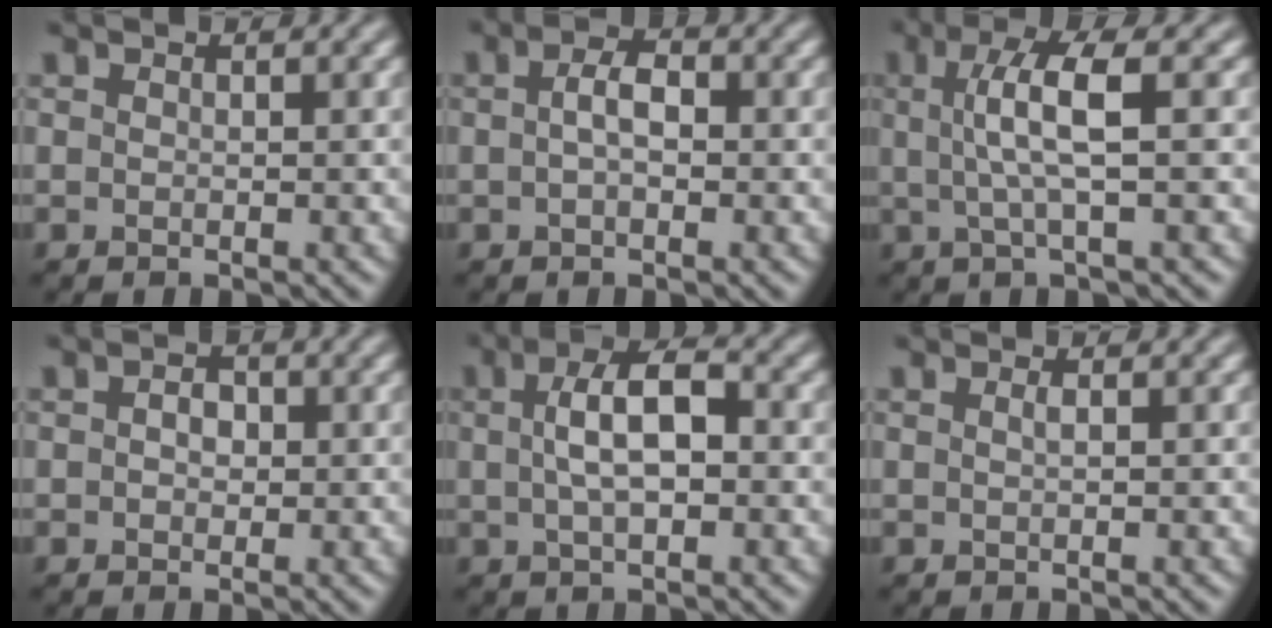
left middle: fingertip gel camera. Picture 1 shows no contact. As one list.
[{"total": 2.4, "force": [0.1, 1.1, 2.1], "torque": [-0.039, 0.004, -0.002]}, {"total": 4.7, "force": [0.7, 0.9, 4.6], "torque": [-0.088, 0.005, 0.013]}, {"total": 1.8, "force": [0.3, 1.4, 1.2], "torque": [-0.017, 0.004, -0.002]}, {"total": 5.1, "force": [0.6, 2.0, 4.7], "torque": [-0.078, 0.010, 0.005]}, {"total": 0.7, "force": [0.2, 0.2, 0.6], "torque": [-0.009, 0.004, 0.002]}]